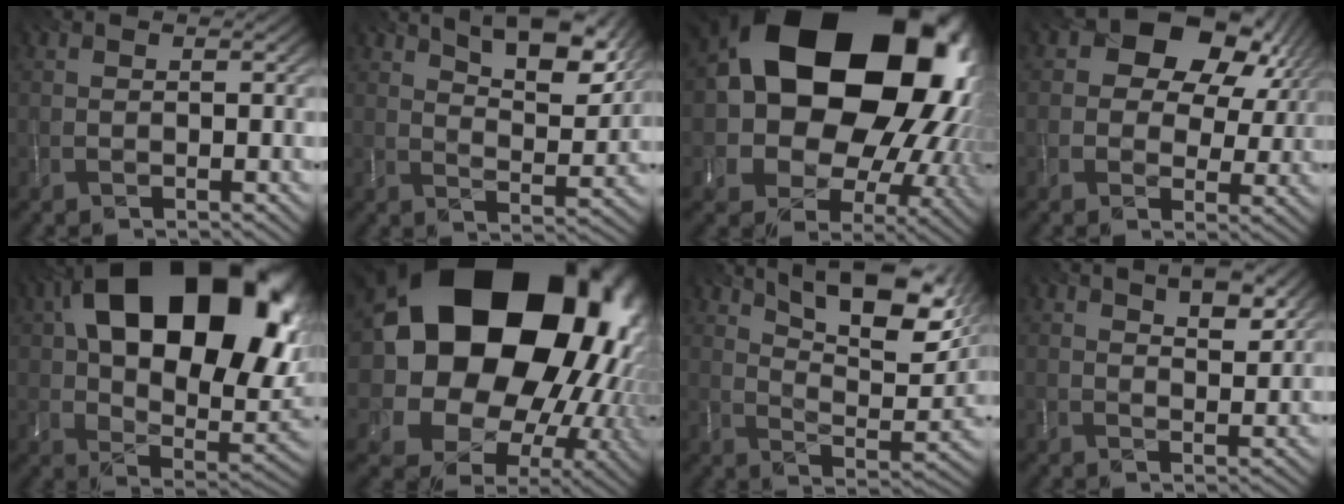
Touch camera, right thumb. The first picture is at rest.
{"total": 10.3, "force": [6.5, 3.8, 7.0], "torque": [-0.124, -0.002, 0.114]}
{"total": 23.5, "force": [4.9, 18.2, 14.1], "torque": [-0.292, -0.034, 0.114]}
{"total": 13.4, "force": [5.1, 9.6, 7.8], "torque": [-0.143, 0.020, 0.083]}
{"total": 23.5, "force": [8.1, 14.8, 16.4], "torque": [-0.307, 0.010, 0.167]}
{"total": 25.2, "force": [6.0, 20.5, 13.4], "torque": [-0.271, -0.027, 0.104]}
{"total": 14.6, "force": [9.1, 4.9, 10.4], "torque": [-0.176, 0.001, 0.147]}
{"total": 4.9, "force": [3.1, 2.0, 3.3], "torque": [-0.054, 0.000, 0.054]}